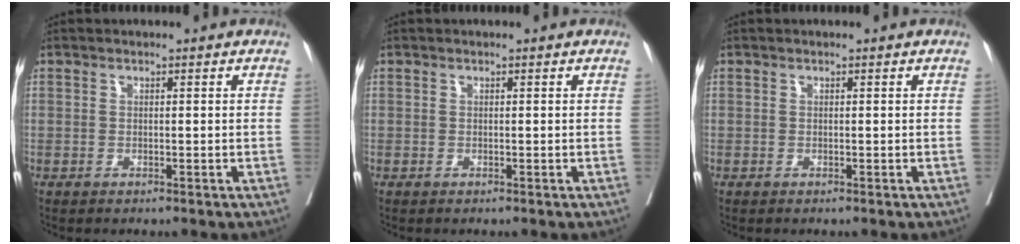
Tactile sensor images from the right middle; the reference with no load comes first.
{"total": 0.0}
{"total": 0.0}